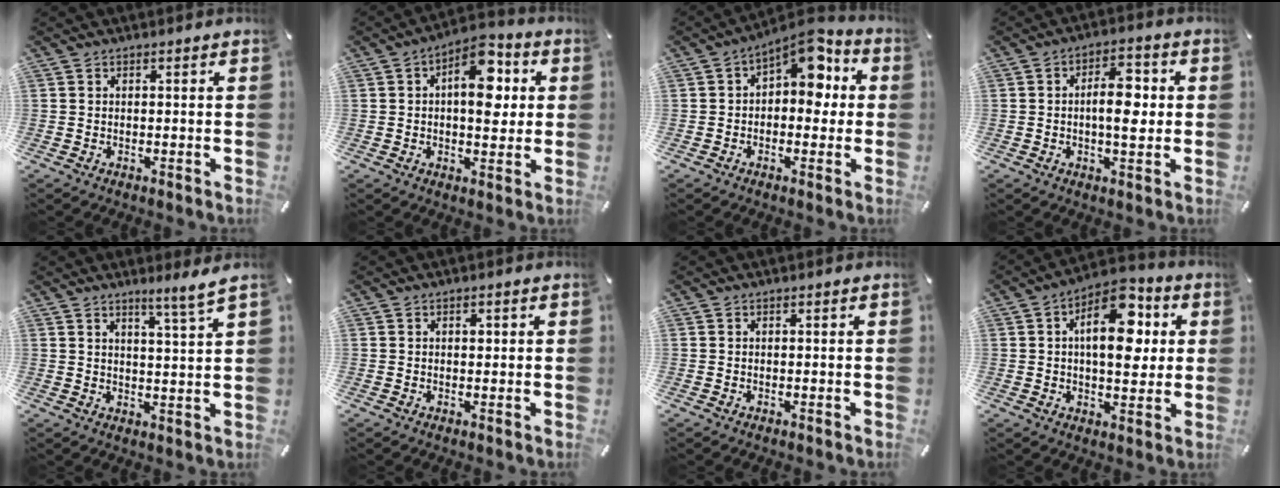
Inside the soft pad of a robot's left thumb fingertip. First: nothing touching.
{"total": 11.8, "force": [2.6, 6.4, 9.6], "torque": [-0.122, -0.011, 0.041]}
{"total": 9.4, "force": [3.9, 5.3, 6.7], "torque": [-0.086, -0.027, 0.063]}
{"total": 9.1, "force": [0.1, 4.4, 8.0], "torque": [-0.119, 0.004, -0.006]}
{"total": 5.2, "force": [4.3, -0.8, 2.8], "torque": [-0.050, -0.030, 0.072]}
{"total": 1.0, "force": [0.3, 0.7, 0.6], "torque": [-0.006, -0.001, 0.003]}
{"total": 0.0}
{"total": 14.9, "force": [3.9, 8.1, 11.9], "torque": [-0.160, -0.012, 0.063]}